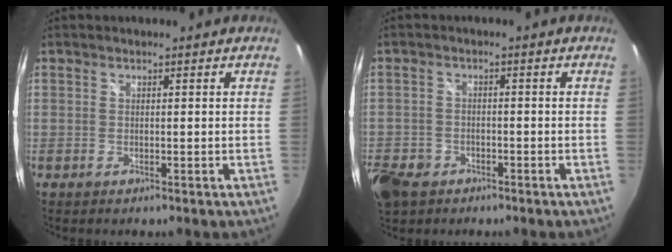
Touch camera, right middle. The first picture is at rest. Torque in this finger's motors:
{"motor_torque": [-0.09, -0.15, -0.06, 0.00]}